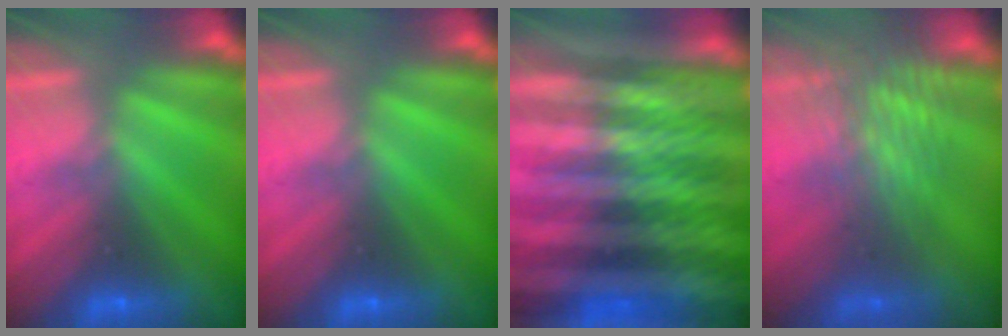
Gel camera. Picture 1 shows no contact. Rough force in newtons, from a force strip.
{"total": 0.0}
{"total": 6.3}
{"total": 3.4}